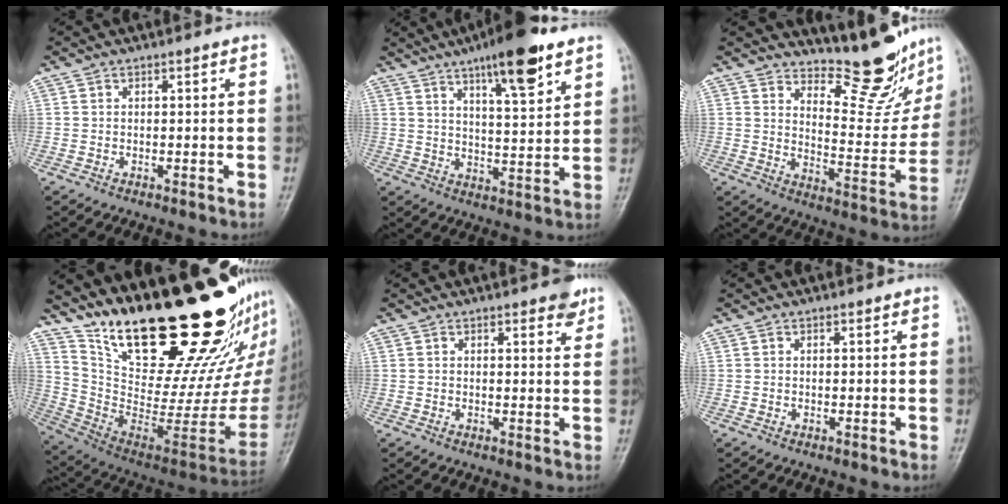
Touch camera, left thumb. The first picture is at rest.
{"total": 13.5, "force": [8.3, 3.1, 10.1], "torque": [-0.138, -0.038, 0.127]}
{"total": 13.8, "force": [12.3, 4.1, 4.9], "torque": [-0.034, -0.105, 0.178]}
{"total": 33.0, "force": [23.7, 10.0, 20.6], "torque": [-0.286, -0.146, 0.379]}
{"total": 3.1, "force": [2.1, 1.1, 2.0], "torque": [-0.012, -0.009, 0.023]}
{"total": 0.0}